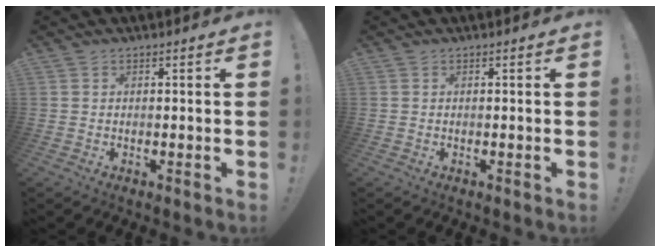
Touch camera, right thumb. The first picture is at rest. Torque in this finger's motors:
{"motor_torque": [0.00, 0.00, 0.00, 0.00, 0.02]}